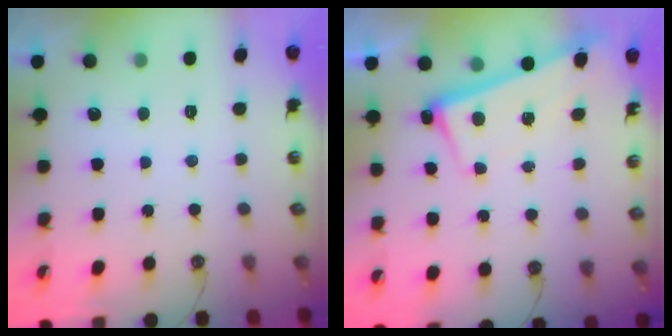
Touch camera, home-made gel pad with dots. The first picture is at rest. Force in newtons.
{"total": 2.7, "press": 2.6, "slide": 0.6}